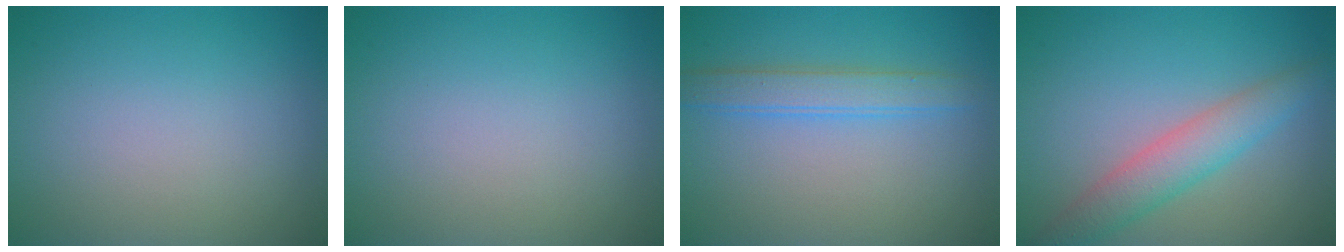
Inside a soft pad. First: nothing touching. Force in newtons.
{"total": 0.0}
{"total": 2.8, "press": 2.8, "slide": 0.0}
{"total": 3.8, "press": 3.8, "slide": 0.2}